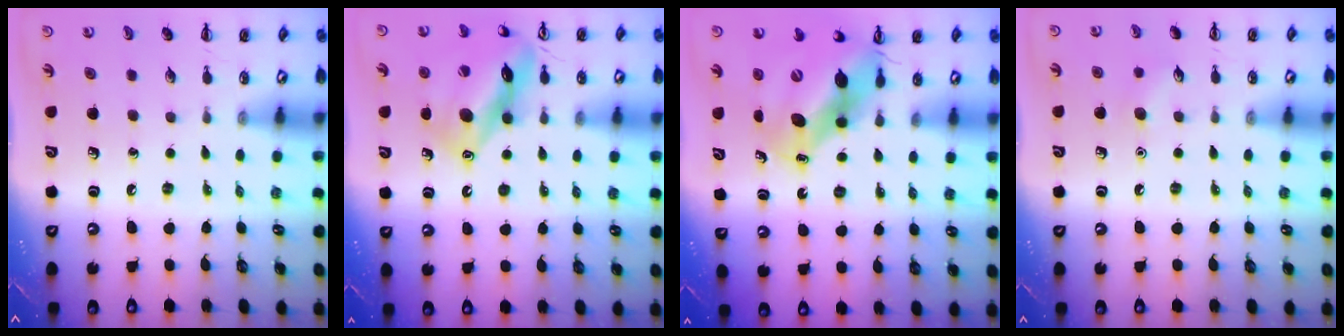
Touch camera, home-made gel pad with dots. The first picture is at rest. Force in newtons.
{"total": 15.5, "press": 15.3, "slide": 1.8}
{"total": 10.8, "press": 10.4, "slide": 2.8}
{"total": 5.6, "press": 5.4, "slide": 1.5}